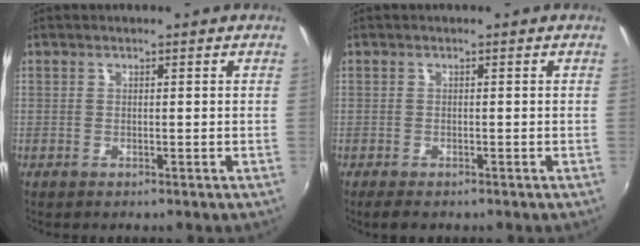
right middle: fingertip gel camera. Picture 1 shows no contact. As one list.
[{"total": 2.7, "force": [-2.0, 1.0, 1.5], "torque": [-0.028, -0.013, -0.031]}]